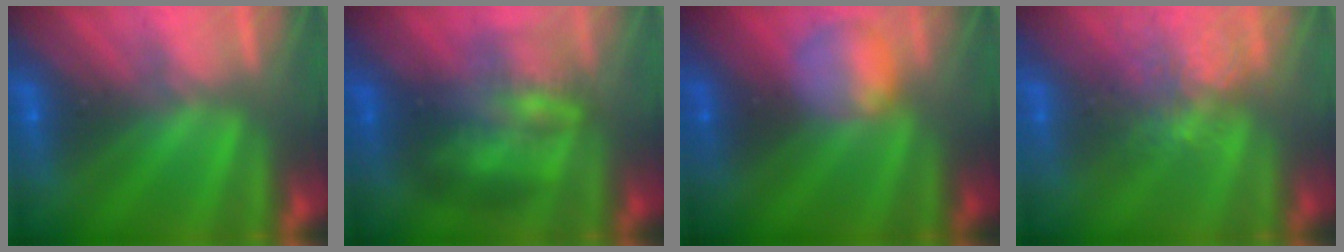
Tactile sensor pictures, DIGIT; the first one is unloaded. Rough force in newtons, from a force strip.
{"total": 3.5}
{"total": 2.4}
{"total": 3.7}